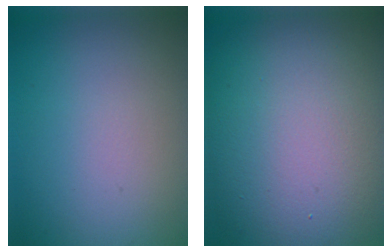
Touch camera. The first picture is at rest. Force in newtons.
{"total": 17.6, "press": 17.6, "slide": 0.7}